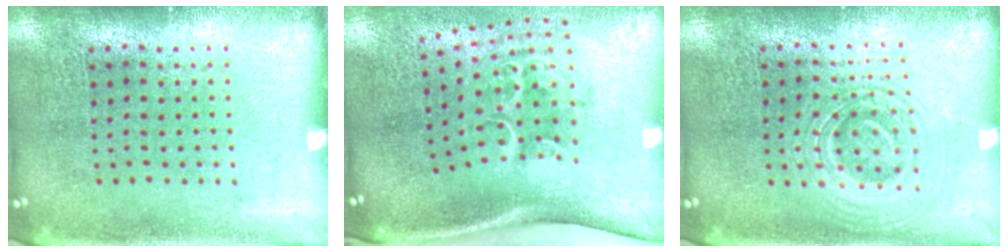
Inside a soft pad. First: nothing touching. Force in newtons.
{"total": 2.2, "press": 1.4, "slide": 1.7}
{"total": 2.8, "press": 2.8, "slide": 0.6}